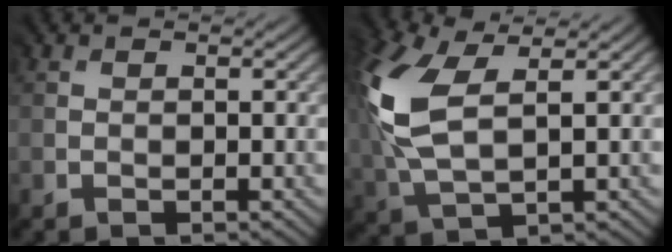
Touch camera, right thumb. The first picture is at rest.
{"total": 11.6, "force": [3.3, 6.0, 9.4], "torque": [-0.274, 0.007, 0.065]}